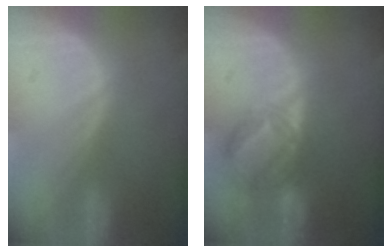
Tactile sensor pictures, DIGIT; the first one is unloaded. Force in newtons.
{"total": 6.5, "press": 6.2, "slide": 1.9}